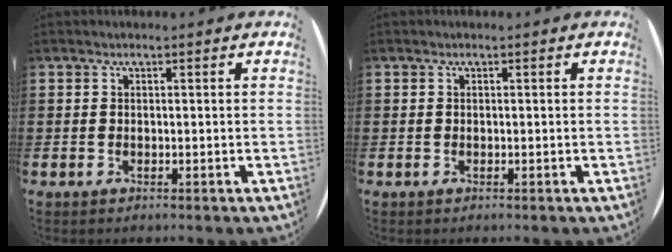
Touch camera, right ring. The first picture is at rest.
{"total": 0.0}